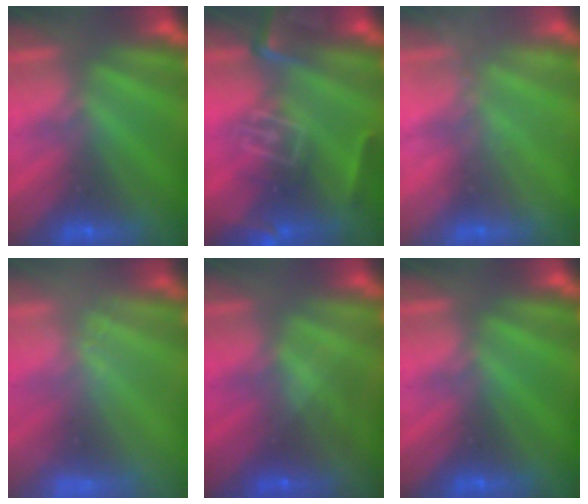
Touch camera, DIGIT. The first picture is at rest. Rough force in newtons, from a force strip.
{"total": 8.0}
{"total": 2.0}
{"total": 2.5}
{"total": 1.7}
{"total": 0.0}